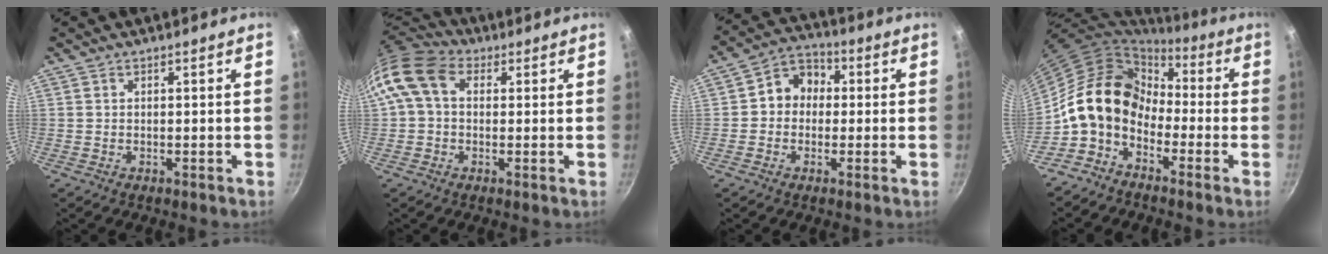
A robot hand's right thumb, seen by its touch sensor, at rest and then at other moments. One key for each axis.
{"total": 11.9, "fx": 2.5, "fy": 8.7, "fz": 7.7, "tx": -0.145, "ty": 0.023, "tz": 0.027}
{"total": 7.7, "fx": 0.3, "fy": 6.7, "fz": 3.9, "tx": -0.021, "ty": 0.022, "tz": -0.014}
{"total": 12.0, "fx": -2.5, "fy": 9.3, "fz": 7.2, "tx": -0.091, "ty": 0.039, "tz": -0.065}